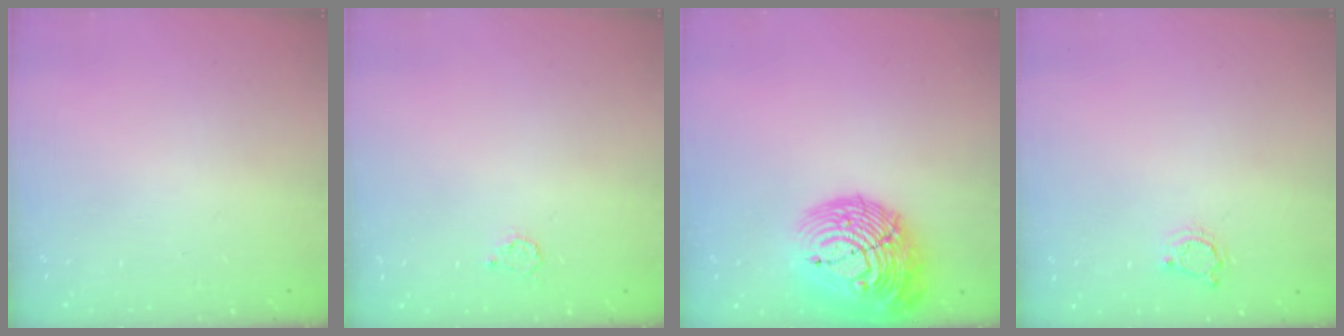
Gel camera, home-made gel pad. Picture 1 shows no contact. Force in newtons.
{"total": 2.9, "press": 2.9, "slide": 0.3}
{"total": 21.6, "press": 21.5, "slide": 2.6}
{"total": 4.3, "press": 4.2, "slide": 0.4}